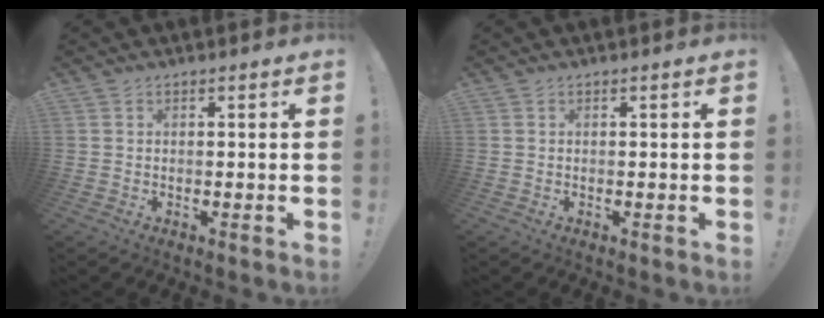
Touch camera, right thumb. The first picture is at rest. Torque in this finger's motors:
{"motor_torque": [0.00, 0.00, 0.00, 0.00, 0.00]}